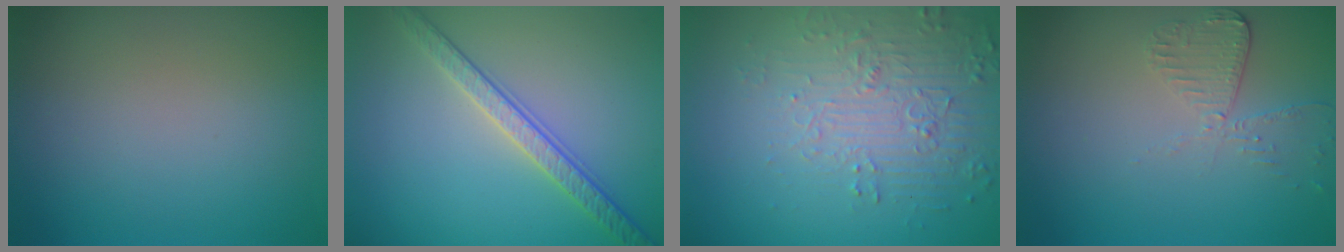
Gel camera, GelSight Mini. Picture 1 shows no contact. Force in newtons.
{"total": 3.5, "press": 3.2, "slide": 1.3}
{"total": 4.5, "press": 3.9, "slide": 2.2}
{"total": 2.7, "press": 2.4, "slide": 1.2}